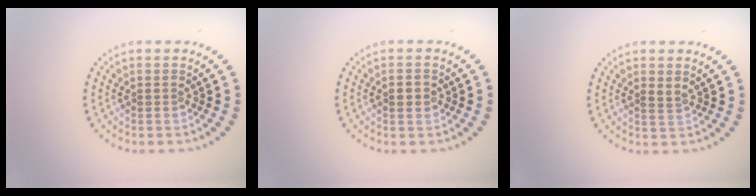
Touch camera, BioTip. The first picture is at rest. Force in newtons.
{"total": 1.1, "press": 1.1, "slide": 0.1}
{"total": 0.9, "press": 0.8, "slide": 0.4}